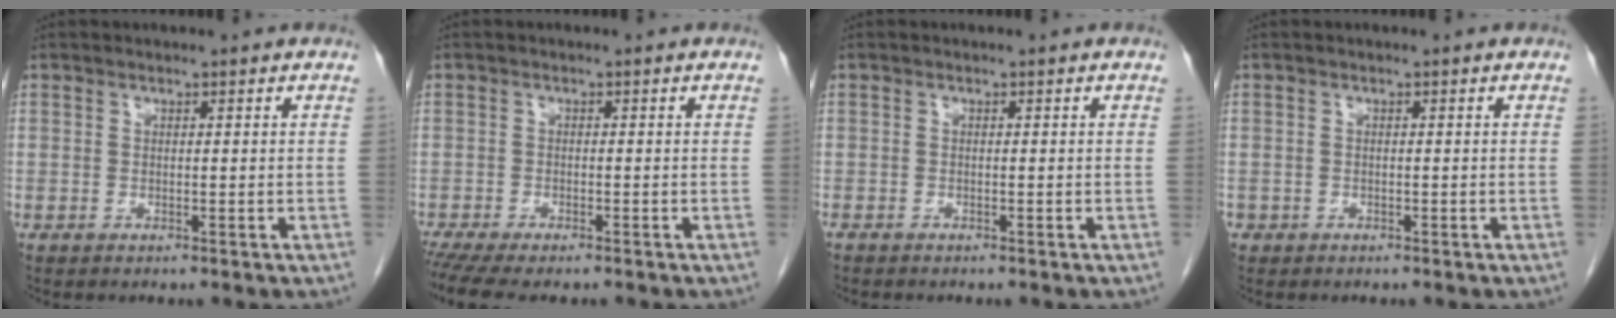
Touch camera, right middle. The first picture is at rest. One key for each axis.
{"total": 7.0, "fx": -5.8, "fy": 1.4, "fz": 3.7, "tx": -0.056, "ty": -0.009, "tz": -0.090}
{"total": 0.6, "fx": -0.6, "fy": 0.0, "fz": 0.2, "tx": -0.006, "ty": -0.001, "tz": -0.011}
{"total": 0.7, "fx": -0.4, "fy": 0.6, "fz": 0.0, "tx": -0.006, "ty": 0.003, "tz": -0.006}